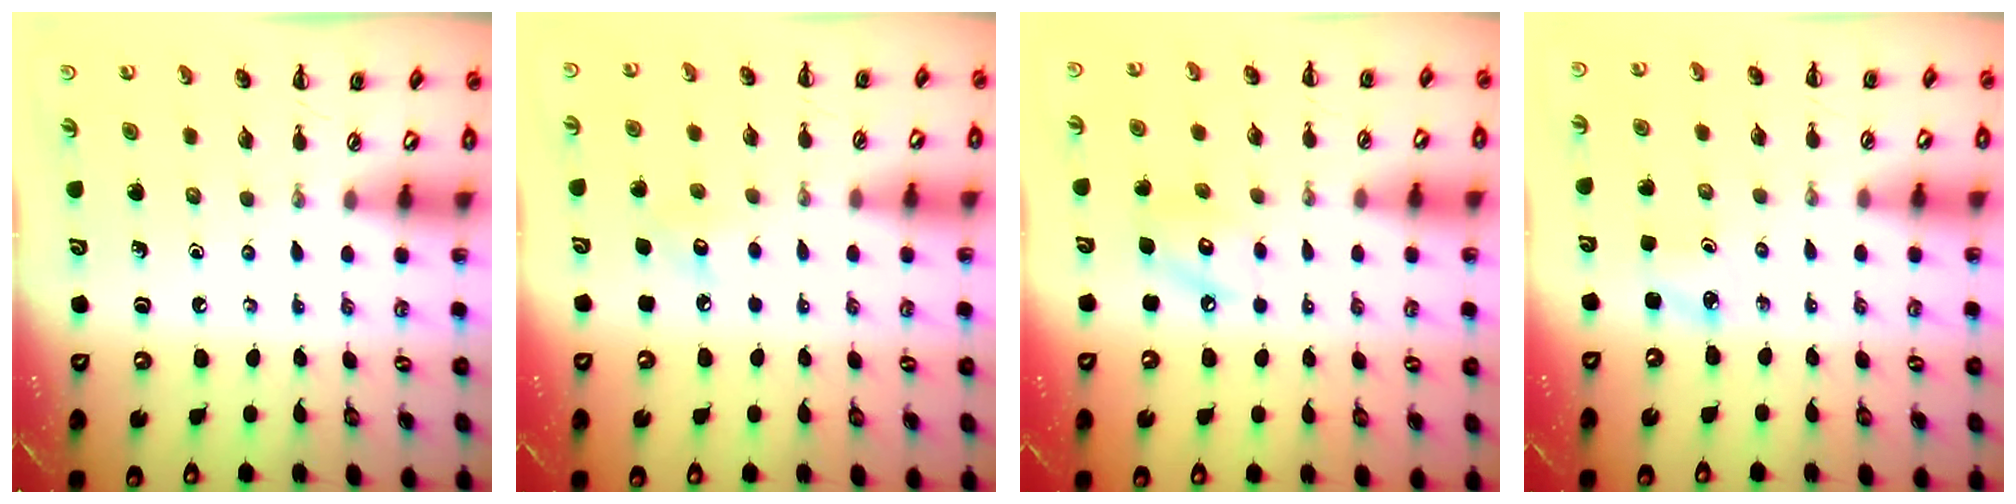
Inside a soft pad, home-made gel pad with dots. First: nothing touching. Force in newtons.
{"total": 5.8, "press": 5.6, "slide": 1.5}
{"total": 7.7, "press": 7.7, "slide": 0.8}
{"total": 2.5, "press": 2.4, "slide": 0.8}